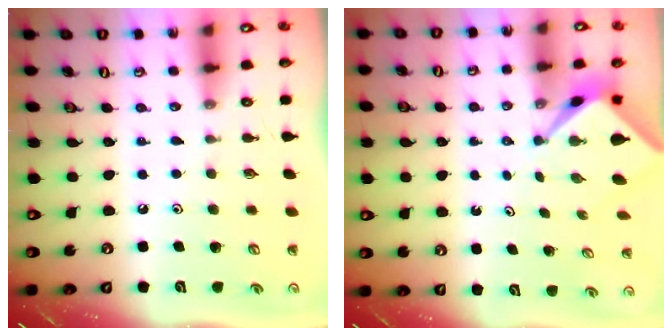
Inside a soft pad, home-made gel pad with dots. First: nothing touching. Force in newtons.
{"total": 2.1, "press": 2.1, "slide": 0.3}